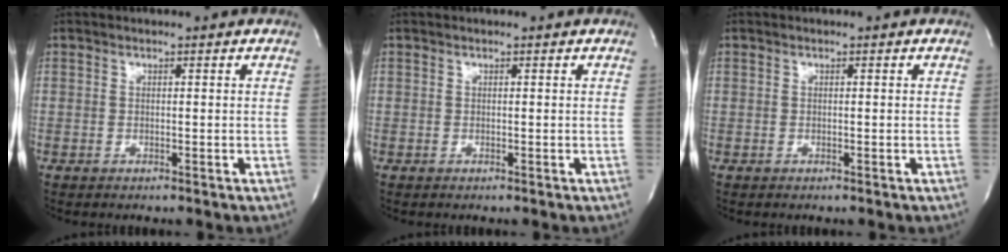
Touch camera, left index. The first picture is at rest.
{"total": 0.0}
{"total": 0.0}